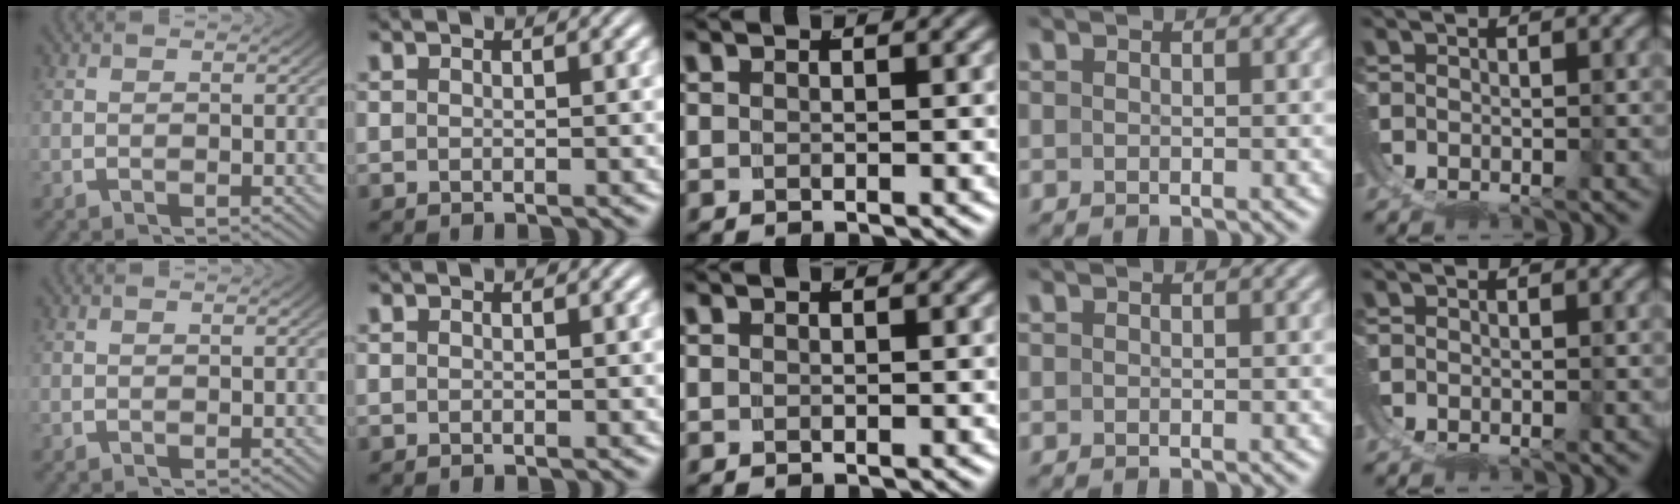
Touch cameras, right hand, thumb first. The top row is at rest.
{}